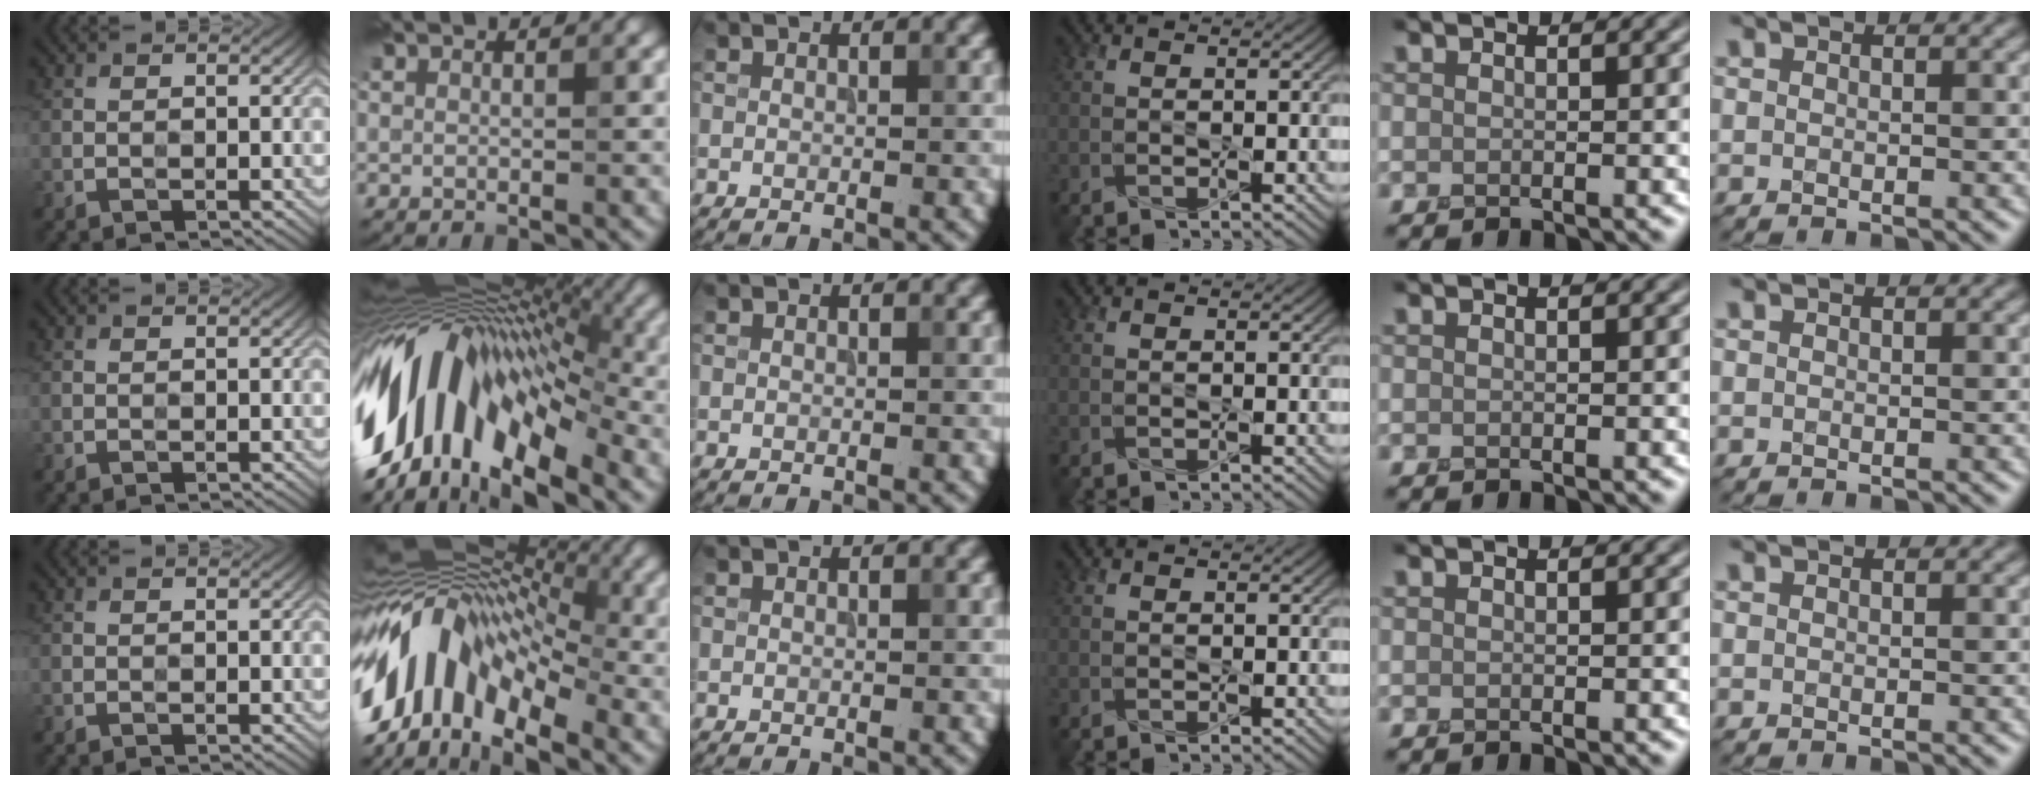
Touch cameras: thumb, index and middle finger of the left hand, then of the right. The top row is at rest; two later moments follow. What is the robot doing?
{"motion": "press", "object": "sticky note"}